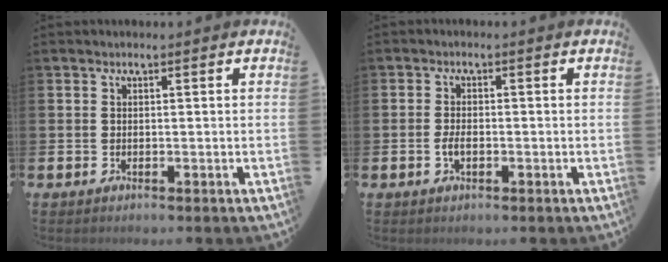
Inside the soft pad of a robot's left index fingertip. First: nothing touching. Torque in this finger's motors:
{"motor_torque": [0.49, 0.12, 0.07, 0.06]}